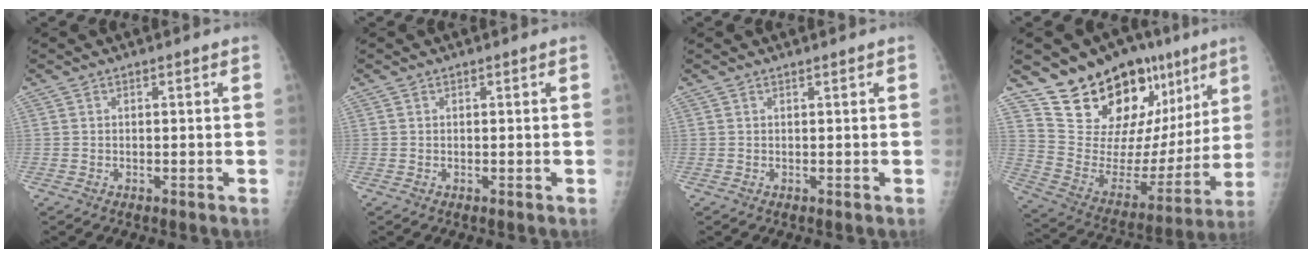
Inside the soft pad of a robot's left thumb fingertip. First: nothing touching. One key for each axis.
{"total": 0.0}
{"total": 0.0}
{"total": 24.4, "fx": 15.5, "fy": 12.8, "fz": 13.8, "tx": -0.157, "ty": -0.056, "tz": 0.257}